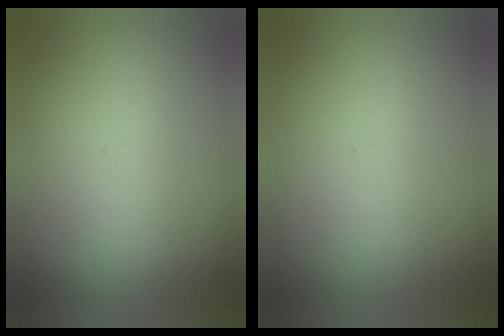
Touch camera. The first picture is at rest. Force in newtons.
{"total": 0.0}